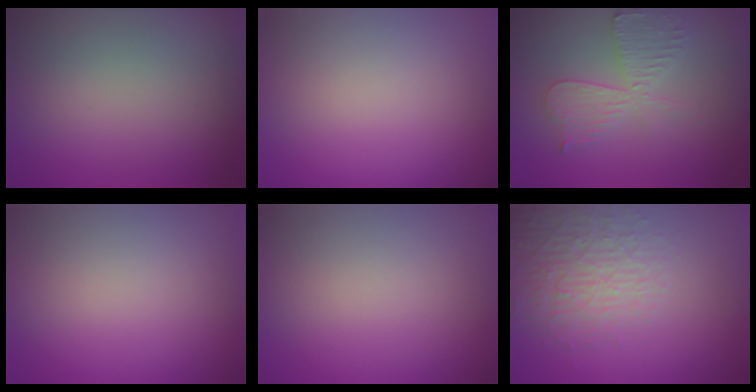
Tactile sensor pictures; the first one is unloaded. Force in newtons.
{"total": 0.0}
{"total": 3.4, "press": 3.3, "slide": 0.6}
{"total": 0.0}
{"total": 0.0}
{"total": 4.1, "press": 4.0, "slide": 0.9}